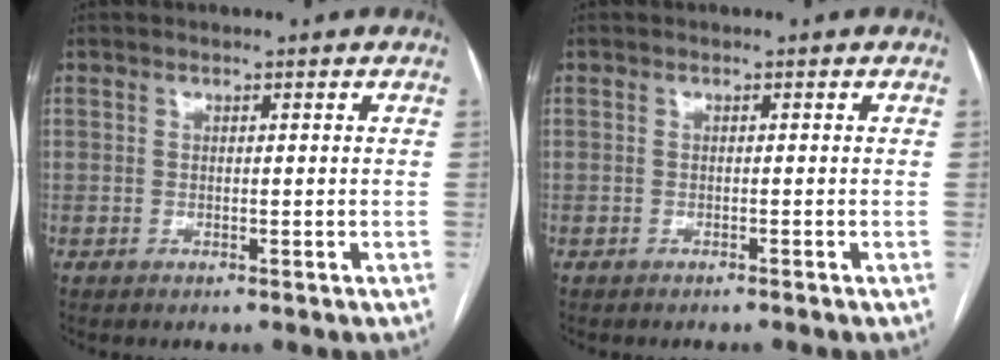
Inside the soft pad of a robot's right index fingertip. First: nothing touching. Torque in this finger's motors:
{"motor_torque": [0.00, -0.01, -0.09, 0.01]}